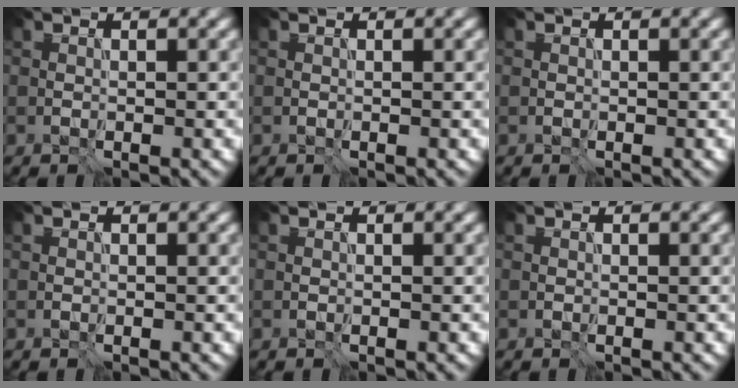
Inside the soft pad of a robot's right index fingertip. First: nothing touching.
{"total": 0.0}
{"total": 0.0}
{"total": 0.0}
{"total": 0.0}
{"total": 0.0}